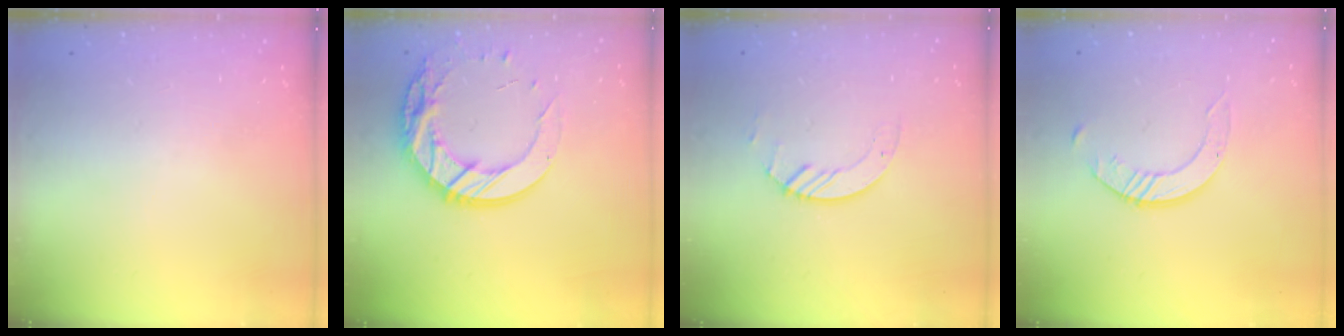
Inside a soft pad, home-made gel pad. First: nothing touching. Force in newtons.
{"total": 16.5, "press": 16.5, "slide": 1.4}
{"total": 2.8, "press": 2.8, "slide": 0.3}
{"total": 4.0, "press": 4.0, "slide": 0.1}